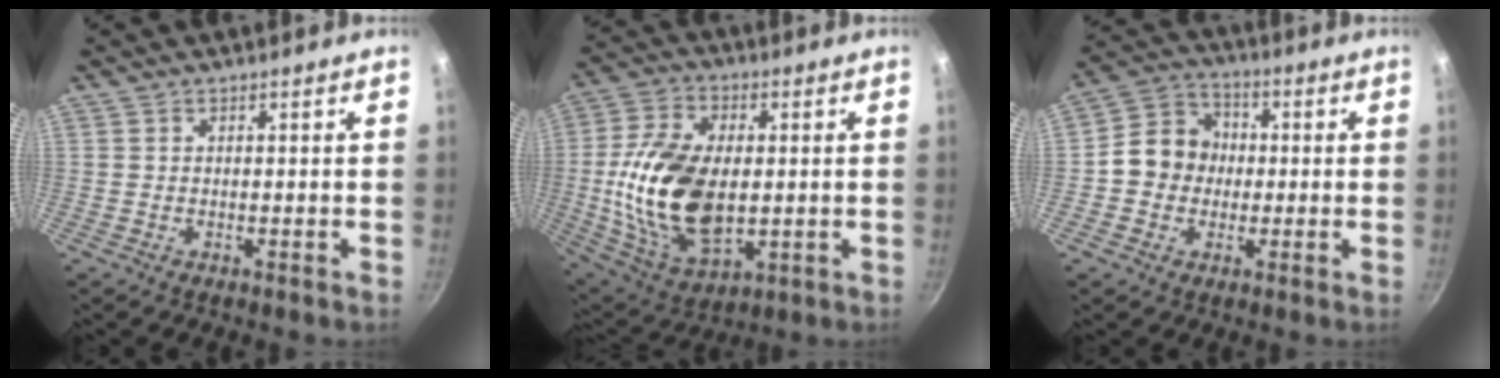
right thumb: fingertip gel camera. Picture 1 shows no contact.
{"total": 20.6, "force": [-0.3, 12.3, 16.5], "torque": [-0.304, 0.002, 0.002]}
{"total": 9.7, "force": [-0.5, 8.6, 4.4], "torque": [-0.040, 0.023, -0.030]}